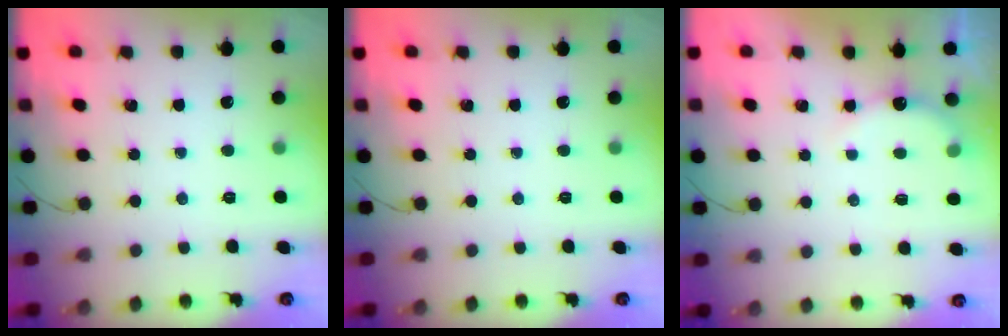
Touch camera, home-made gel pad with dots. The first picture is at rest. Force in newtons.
{"total": 0.0}
{"total": 5.5, "press": 5.4, "slide": 1.0}